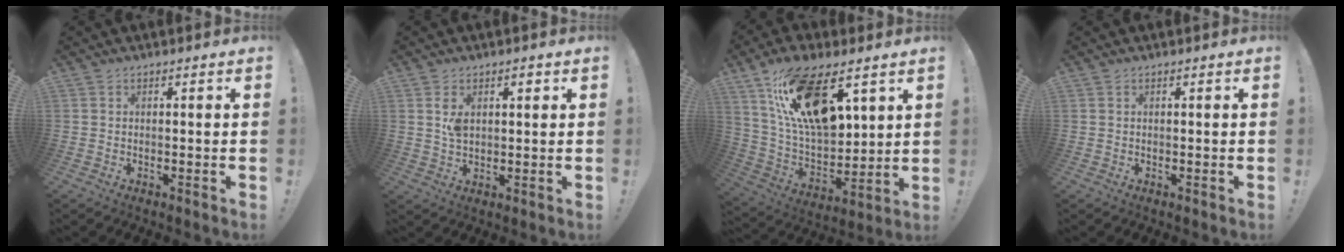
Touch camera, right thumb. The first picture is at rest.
{"total": 4.0, "force": [1.3, 2.3, 3.0], "torque": [-0.052, 0.002, 0.020]}
{"total": 20.8, "force": [10.6, 10.0, 14.8], "torque": [-0.271, -0.050, 0.188]}
{"total": 0.0}